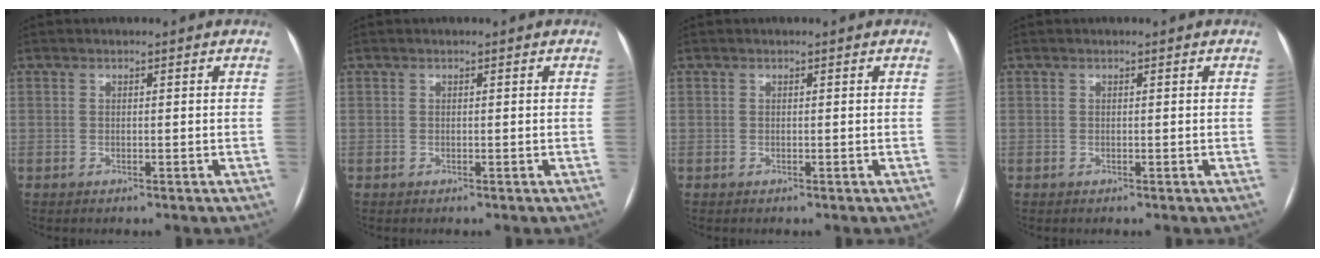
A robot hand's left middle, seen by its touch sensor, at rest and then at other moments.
{"total": 0.0}
{"total": 0.0}
{"total": 0.0}